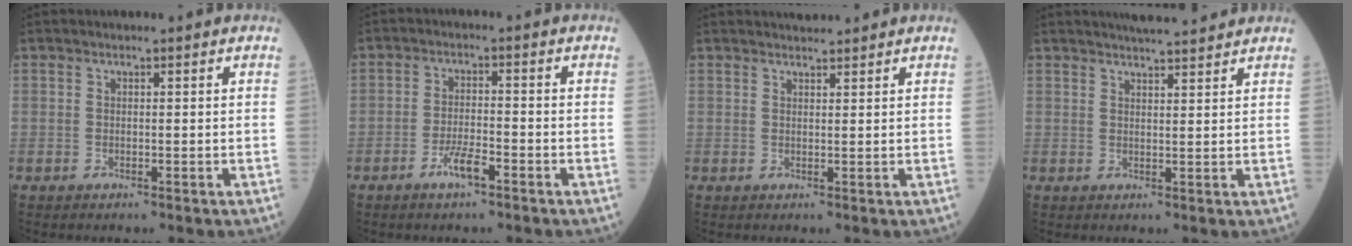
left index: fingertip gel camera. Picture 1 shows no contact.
{"total": 4.0, "force": [-2.6, 0.7, 3.0], "torque": [-0.061, -0.001, -0.048]}
{"total": 2.6, "force": [2.6, 0.2, 0.5], "torque": [-0.009, 0.018, 0.041]}
{"total": 6.3, "force": [5.8, 0.5, 2.3], "torque": [-0.038, 0.017, 0.080]}